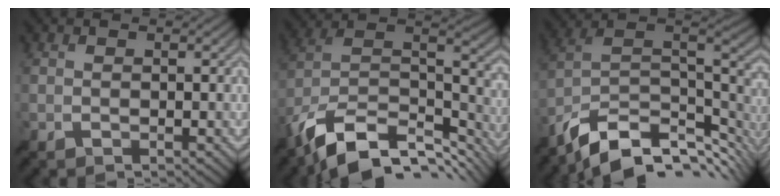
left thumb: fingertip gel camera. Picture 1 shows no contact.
{"total": 15.2, "force": [-9.8, 7.5, 9.0], "torque": [-0.213, -0.019, -0.158]}
{"total": 13.8, "force": [-8.3, 6.6, 8.8], "torque": [-0.198, -0.015, -0.140]}